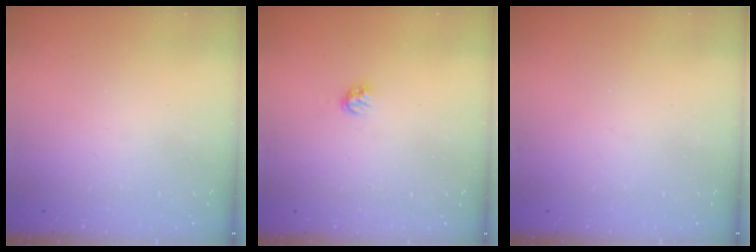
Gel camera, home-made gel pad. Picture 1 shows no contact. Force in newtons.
{"total": 2.8, "press": 2.8, "slide": 0.2}
{"total": 0.0}